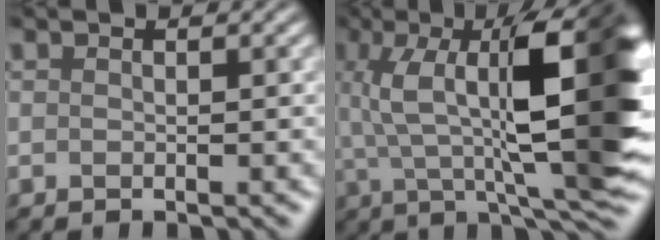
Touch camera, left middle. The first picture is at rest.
{"total": 12.8, "force": [4.4, 4.1, 11.3], "torque": [-0.185, 0.002, 0.073]}